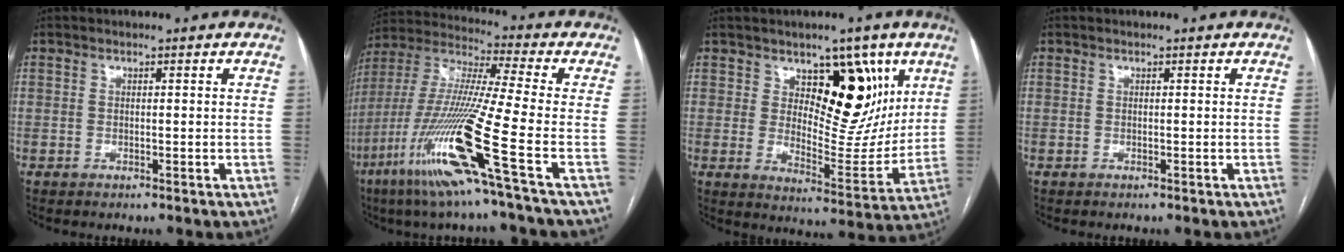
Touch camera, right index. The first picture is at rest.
{"total": 19.2, "force": [-8.3, -1.3, 17.3], "torque": [-0.377, -0.038, -0.168]}
{"total": 10.1, "force": [5.3, 5.6, 6.5], "torque": [-0.071, -0.005, 0.089]}
{"total": 0.0}